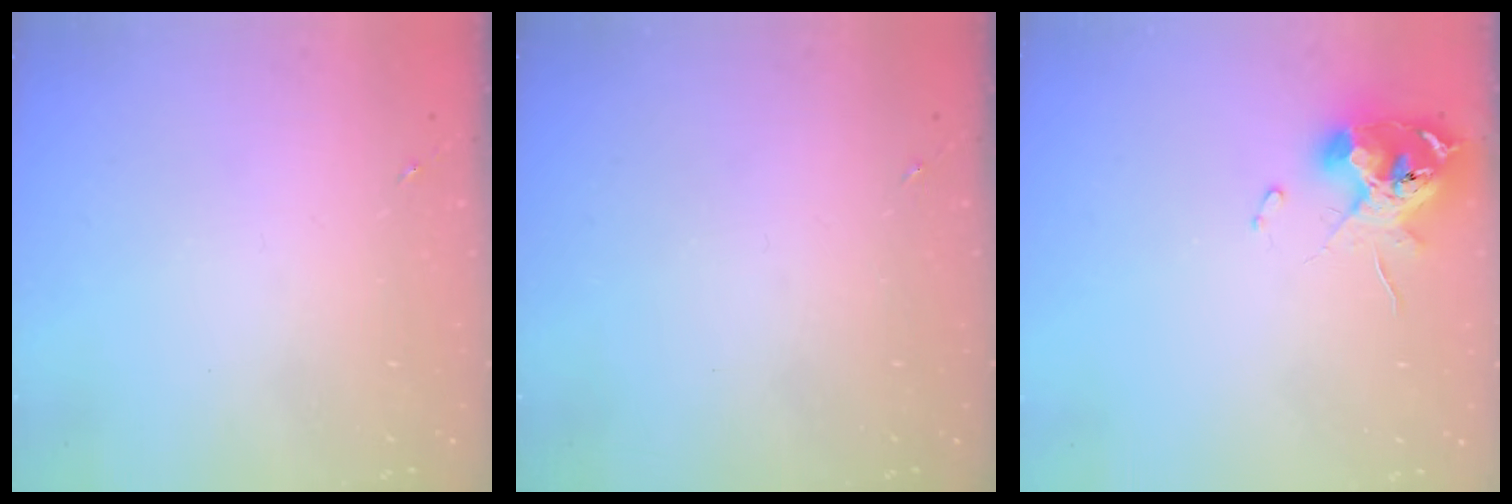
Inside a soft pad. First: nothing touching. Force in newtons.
{"total": 0.0}
{"total": 11.2, "press": 11.2, "slide": 1.3}